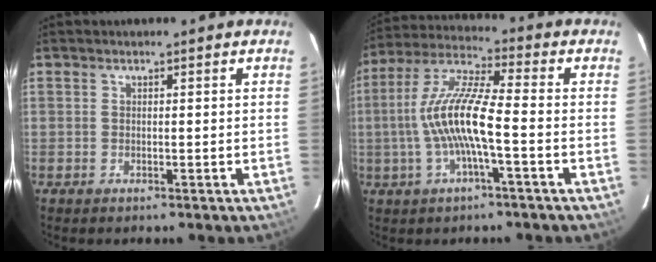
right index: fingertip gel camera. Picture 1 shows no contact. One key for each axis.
{"total": 11.9, "fx": -2.2, "fy": 1.5, "fz": 11.6, "tx": -0.236, "ty": 0.008, "tz": -0.044}